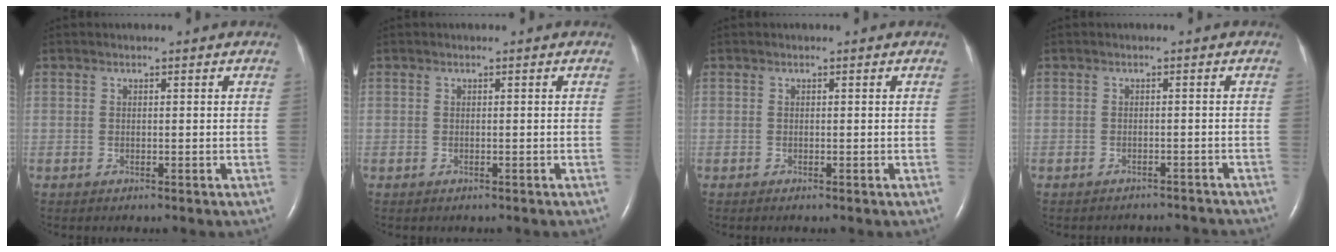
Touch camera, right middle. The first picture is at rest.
{"total": 0.0}
{"total": 0.0}
{"total": 6.1, "force": [-5.9, 1.7, 0.4], "torque": [0.001, 0.005, -0.058]}